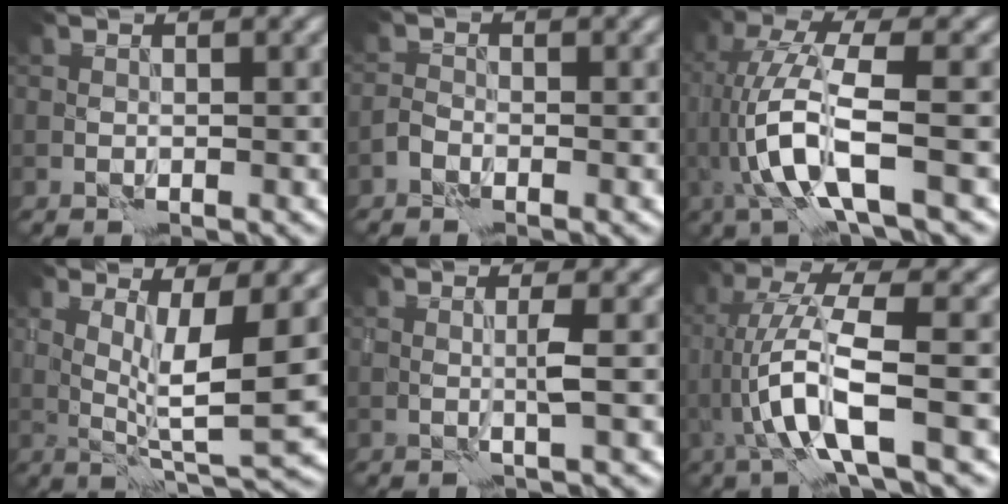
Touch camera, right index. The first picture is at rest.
{"total": 0.8, "force": [-0.7, 0.4, 0.2], "torque": [-0.003, 0.001, -0.020]}
{"total": 6.9, "force": [-0.6, 1.4, 6.8], "torque": [-0.140, 0.010, -0.015]}
{"total": 5.3, "force": [1.3, 0.5, 5.1], "torque": [-0.091, -0.016, 0.032]}
{"total": 1.3, "force": [0.4, -0.3, 1.2], "torque": [-0.024, -0.006, 0.007]}
{"total": 6.4, "force": [-0.9, 0.9, 6.2], "torque": [-0.126, 0.012, -0.021]}